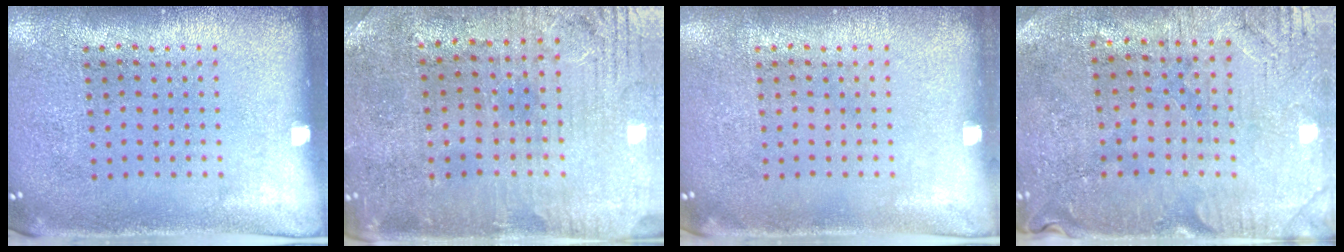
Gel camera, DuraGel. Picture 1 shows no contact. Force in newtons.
{"total": 1.0, "press": 0.8, "slide": 0.6}
{"total": 0.0}
{"total": 0.6, "press": 0.5, "slide": 0.3}